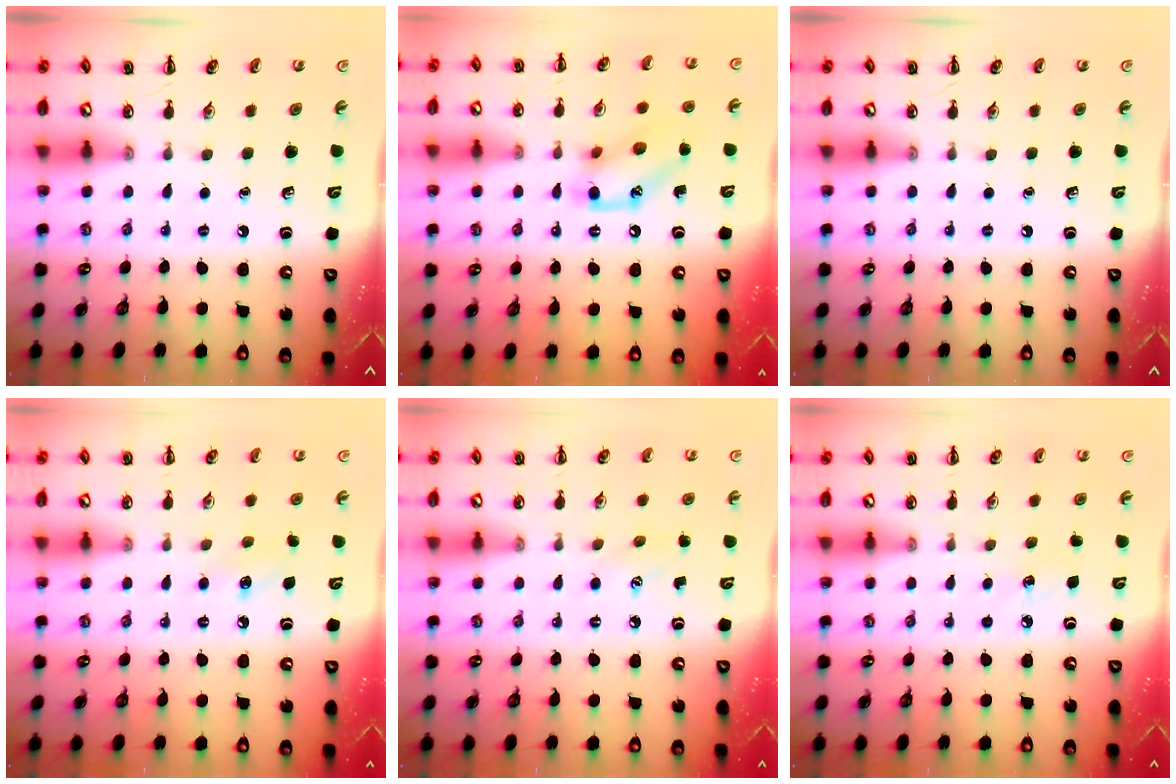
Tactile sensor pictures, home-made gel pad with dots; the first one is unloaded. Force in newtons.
{"total": 12.9, "press": 12.8, "slide": 2.0}
{"total": 0.0}
{"total": 7.2, "press": 6.9, "slide": 2.0}
{"total": 5.2, "press": 5.0, "slide": 1.4}
{"total": 3.9, "press": 3.7, "slide": 1.0}